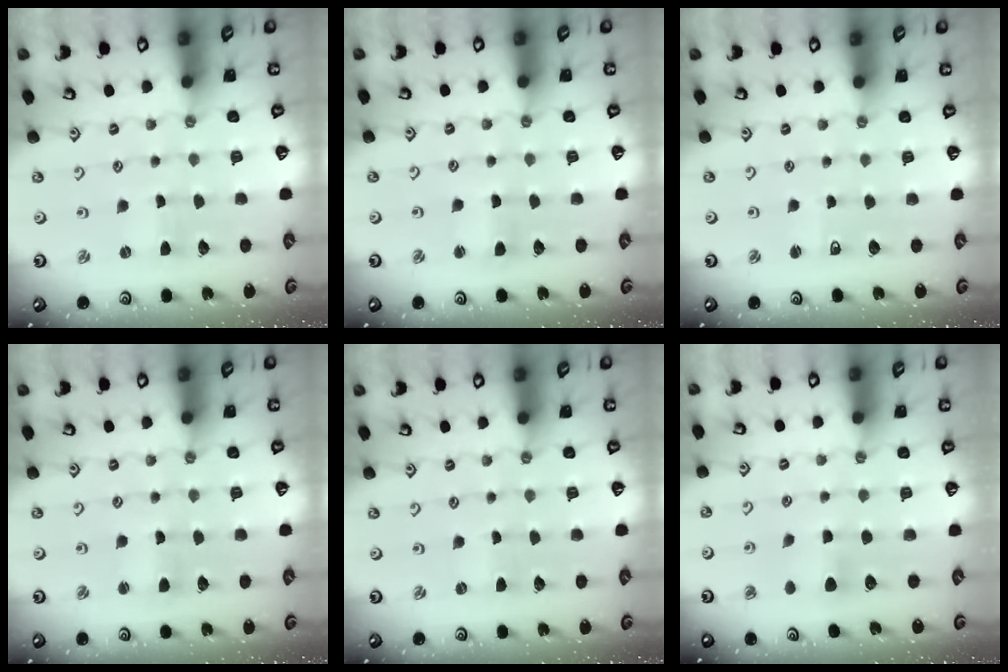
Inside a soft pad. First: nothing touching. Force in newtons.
{"total": 2.2, "press": 2.2, "slide": 0.4}
{"total": 2.4, "press": 2.4, "slide": 0.3}
{"total": 1.1, "press": 1.0, "slide": 0.2}
{"total": 0.0}
{"total": 4.8, "press": 4.7, "slide": 0.5}